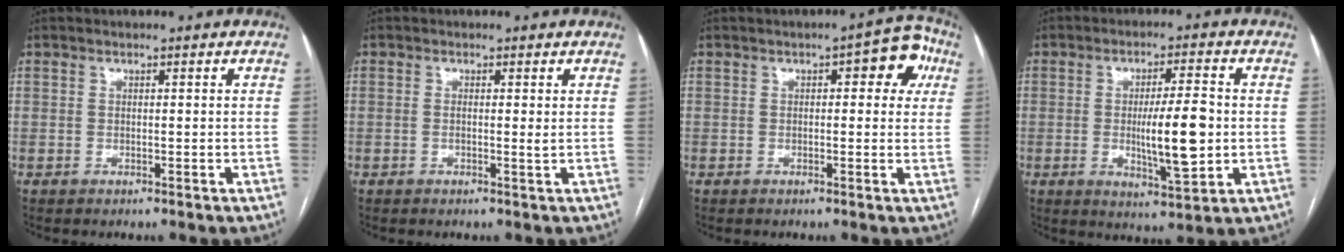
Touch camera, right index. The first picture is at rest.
{"total": 1.0, "force": [0.0, 0.0, 1.0], "torque": [-0.018, -0.001, -0.001]}
{"total": 6.1, "force": [1.8, 2.3, 5.4], "torque": [-0.052, 0.023, 0.011]}
{"total": 9.8, "force": [-0.8, 1.6, 9.6], "torque": [-0.159, -0.008, -0.009]}